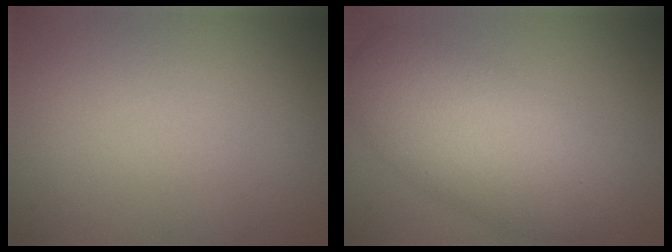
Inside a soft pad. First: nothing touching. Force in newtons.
{"total": 6.9, "press": 6.9, "slide": 0.1}